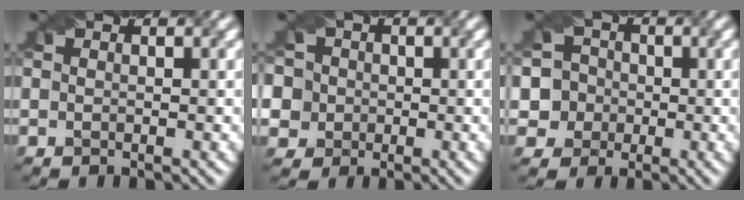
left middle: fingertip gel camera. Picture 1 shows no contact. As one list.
[{"total": 7.3, "force": [0.3, 6.8, 2.5], "torque": [-0.050, 0.026, -0.018]}, {"total": 5.6, "force": [-1.4, 5.4, 0.8], "torque": [-0.016, 0.022, -0.043]}]